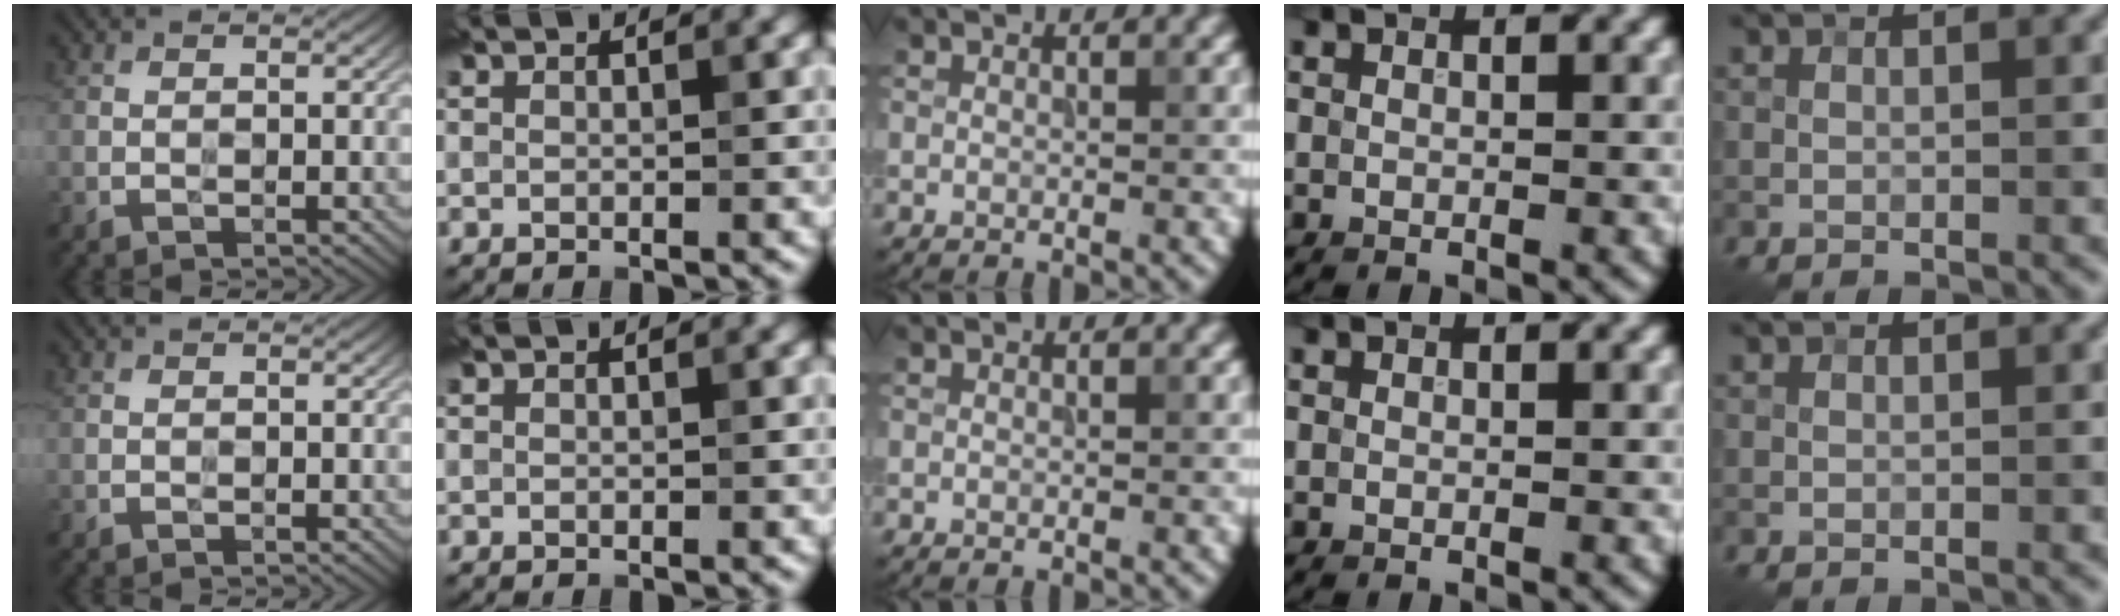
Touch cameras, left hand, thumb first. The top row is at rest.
{}